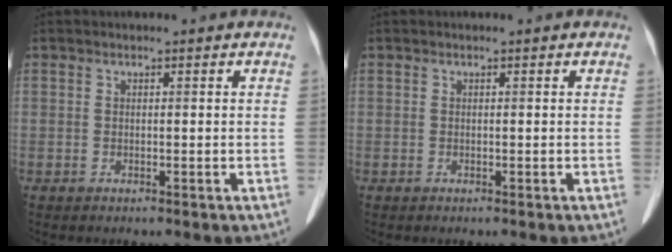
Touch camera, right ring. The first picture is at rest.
{"total": 0.0}